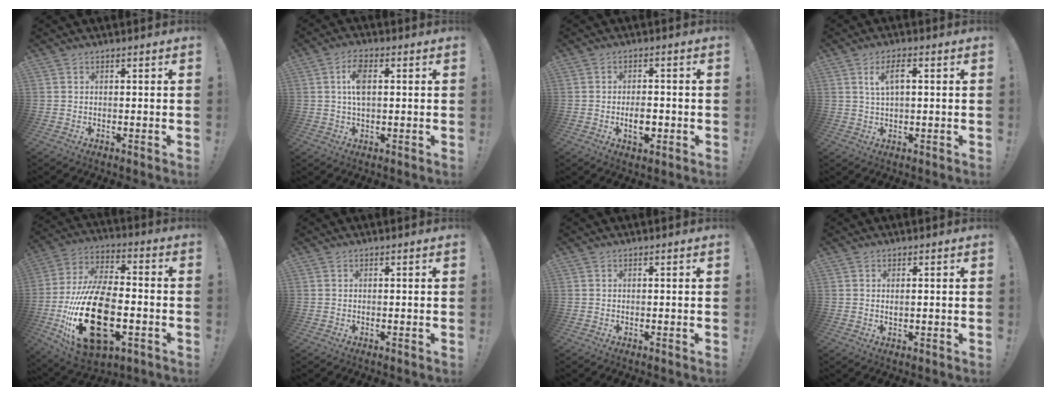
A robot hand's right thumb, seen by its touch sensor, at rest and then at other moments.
{"total": 6.4, "force": [1.1, 3.3, 5.4], "torque": [-0.090, 0.006, 0.018]}
{"total": 5.8, "force": [-1.8, 3.2, 4.5], "torque": [-0.062, 0.003, -0.033]}
{"total": 5.1, "force": [1.5, 1.8, 4.5], "torque": [-0.077, 0.001, 0.022]}
{"total": 28.1, "force": [-7.3, 15.7, 22.1], "torque": [-0.433, 0.039, -0.107]}
{"total": 0.0}
{"total": 0.0}
{"total": 1.0, "force": [0.3, 0.2, 1.0], "torque": [-0.017, -0.001, 0.004]}